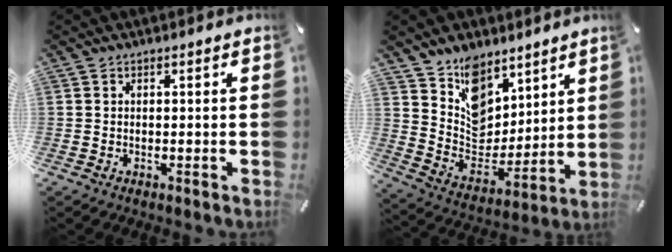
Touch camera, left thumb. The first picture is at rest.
{"total": 10.7, "force": [7.6, 7.3, 2.1], "torque": [-0.050, -0.080, 0.148]}